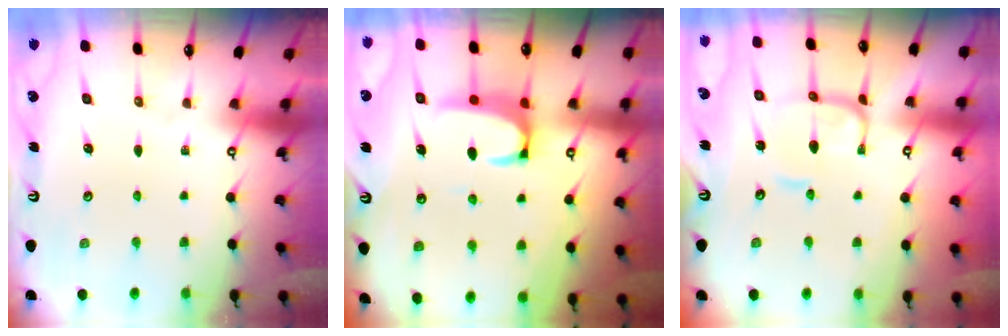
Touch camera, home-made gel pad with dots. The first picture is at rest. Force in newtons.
{"total": 2.8, "press": 2.7, "slide": 0.9}
{"total": 2.2, "press": 2.2, "slide": 0.5}